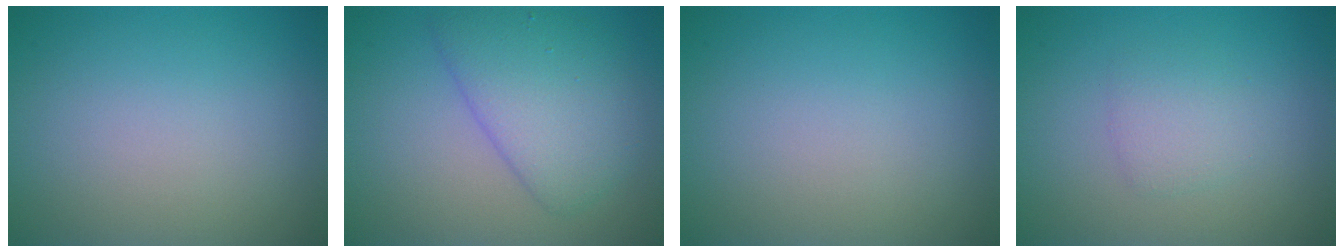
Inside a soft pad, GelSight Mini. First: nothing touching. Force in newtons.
{"total": 5.1, "press": 5.1, "slide": 0.3}
{"total": 0.0}
{"total": 1.7, "press": 1.7, "slide": 0.0}